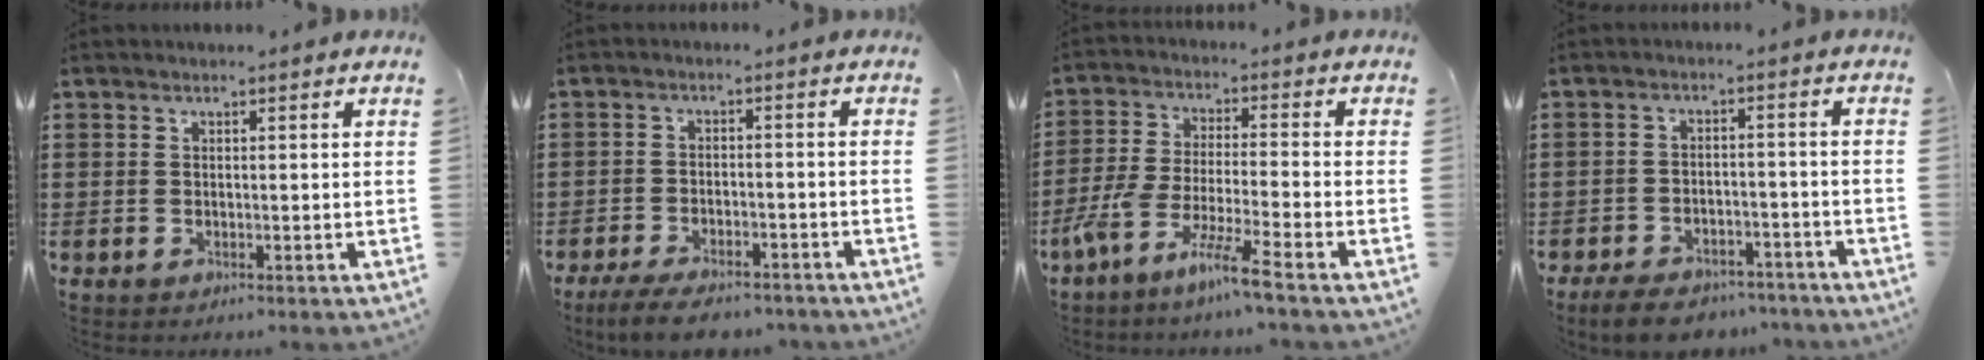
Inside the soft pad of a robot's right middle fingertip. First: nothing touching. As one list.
[{"total": 5.0, "force": [-4.4, 1.0, 2.2], "torque": [-0.046, -0.002, -0.086]}, {"total": 8.3, "force": [-6.6, -0.5, 5.0], "torque": [-0.114, -0.018, -0.132]}, {"total": 5.2, "force": [-4.8, 1.3, 1.4], "torque": [-0.027, 0.009, -0.096]}]